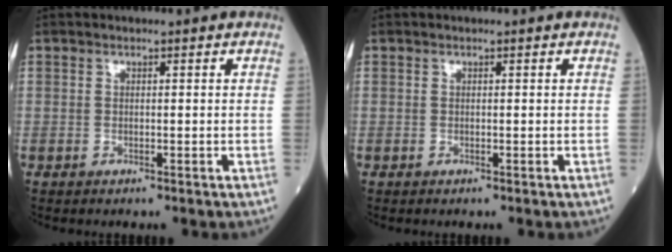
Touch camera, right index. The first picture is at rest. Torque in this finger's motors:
{"motor_torque": [0.00, 0.00, -0.03, 0.00]}